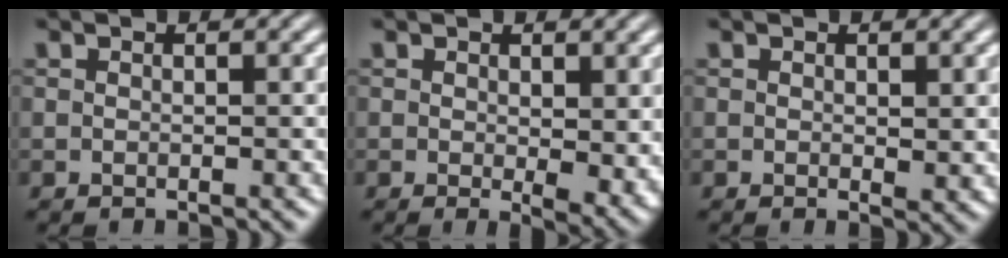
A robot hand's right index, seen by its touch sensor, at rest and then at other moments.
{"total": 2.2, "force": [0.2, 0.7, 2.1], "torque": [-0.026, -0.019, 0.009]}
{"total": 0.6, "force": [0.3, 0.3, 0.5], "torque": [-0.006, -0.009, 0.009]}